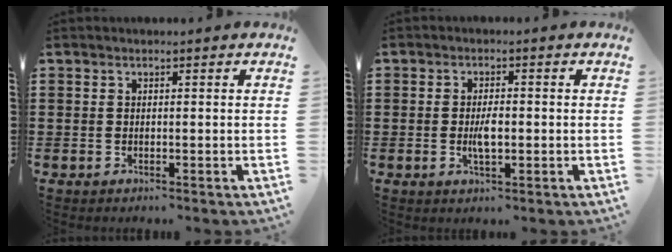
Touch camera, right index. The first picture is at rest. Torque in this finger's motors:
{"motor_torque": [1.64, 0.50, 0.40, 0.12]}